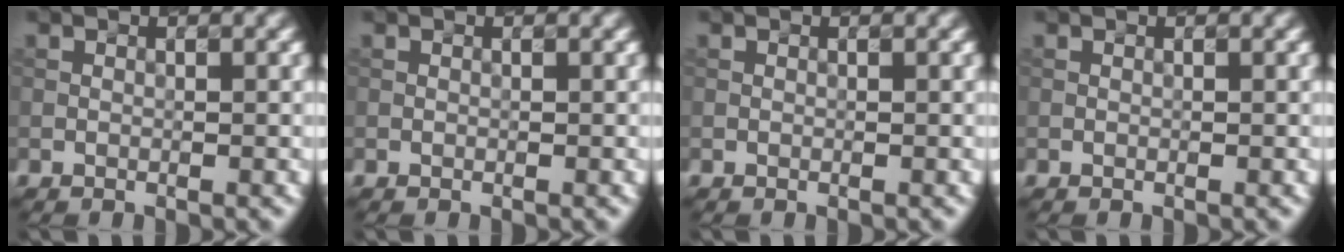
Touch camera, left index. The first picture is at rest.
{"total": 0.0}
{"total": 0.0}
{"total": 0.0}